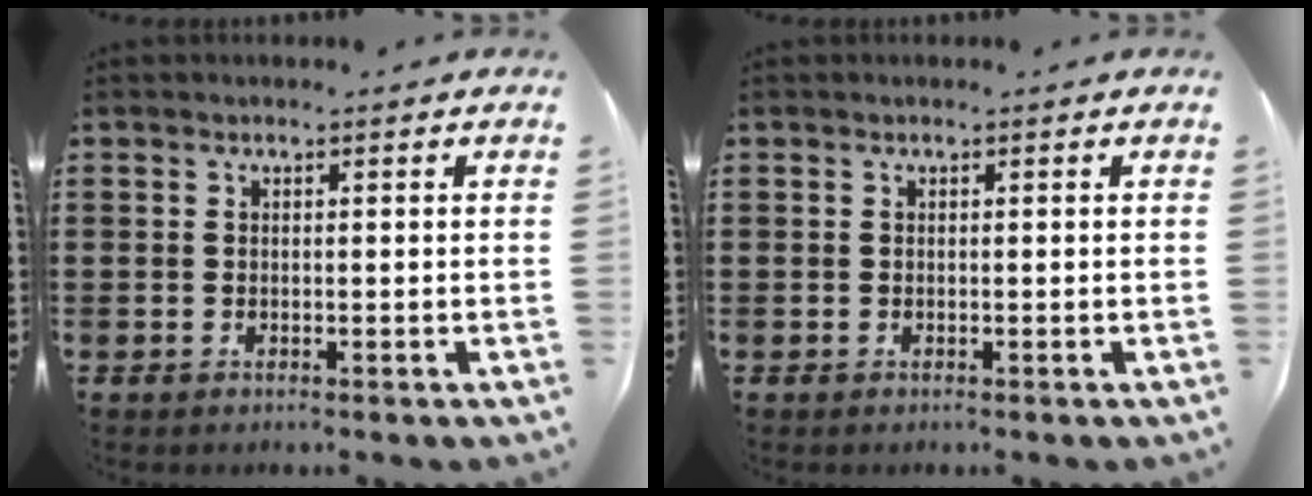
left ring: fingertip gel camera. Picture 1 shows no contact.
{"total": 0.0}